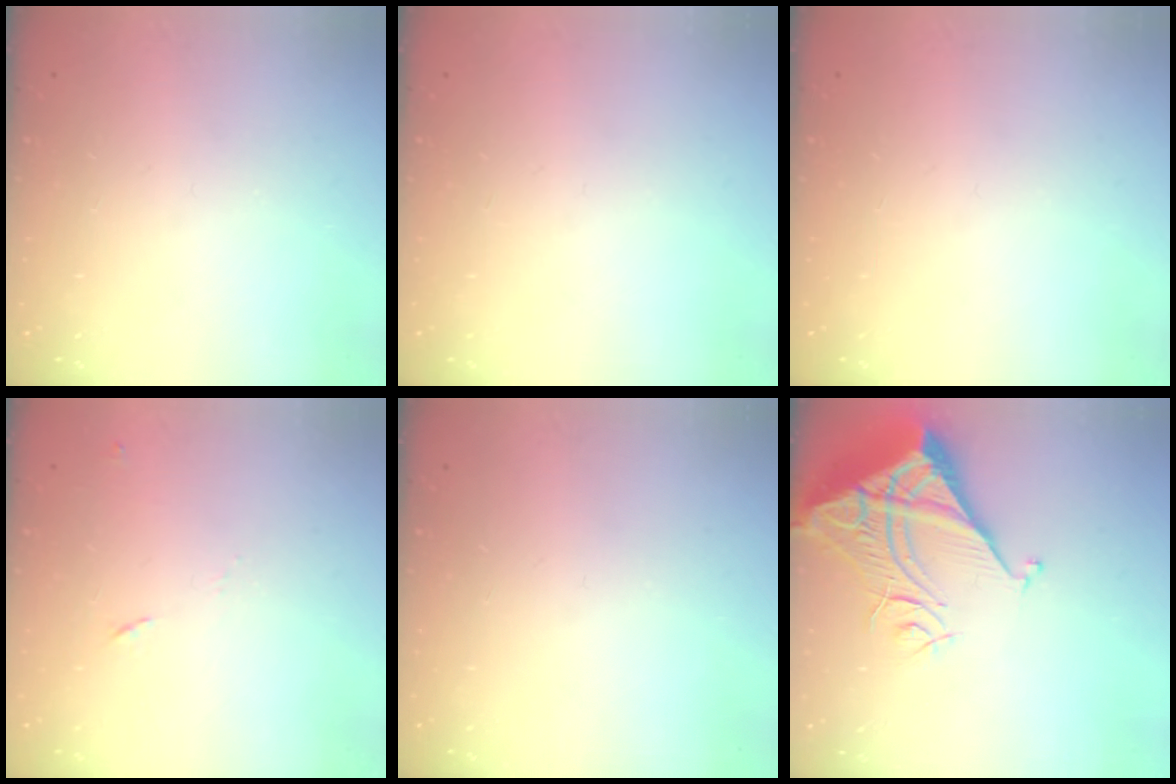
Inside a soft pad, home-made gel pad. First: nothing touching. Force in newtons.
{"total": 0.0}
{"total": 0.0}
{"total": 7.4, "press": 7.4, "slide": 0.7}
{"total": 0.0}
{"total": 10.3, "press": 10.3, "slide": 1.3}